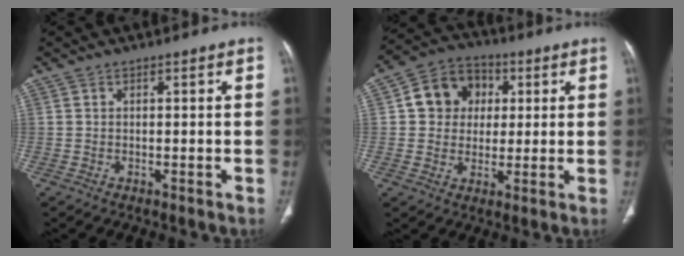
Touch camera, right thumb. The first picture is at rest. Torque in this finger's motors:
{"motor_torque": [0.58, 0.45, 1.09, 0.00, 0.12]}